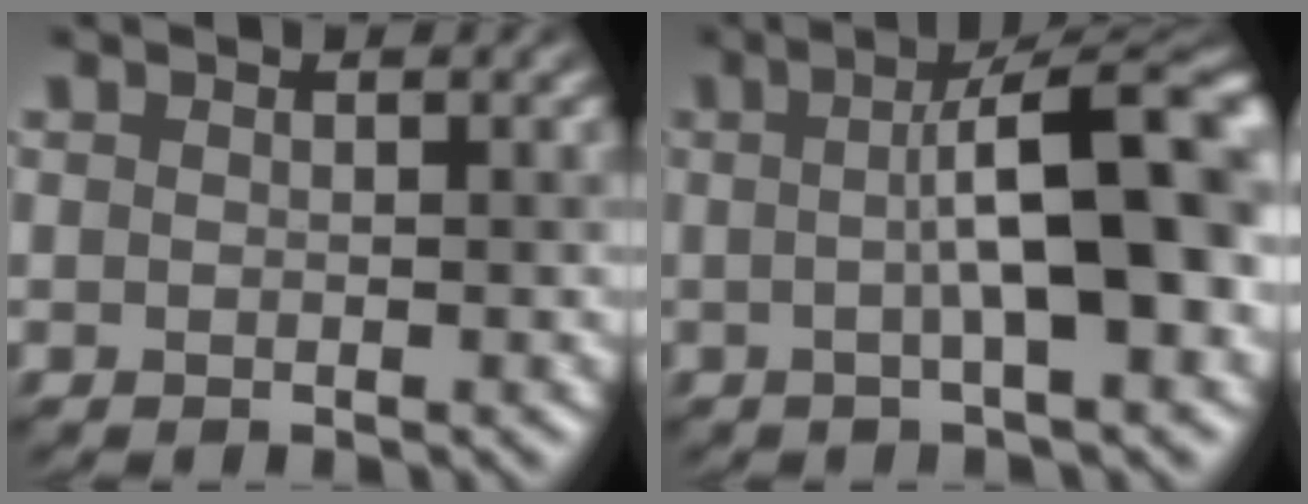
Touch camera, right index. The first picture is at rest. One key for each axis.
{"total": 10.1, "fx": 0.6, "fy": 2.2, "fz": 9.8, "tx": -0.114, "ty": 0.020, "tz": 0.007}